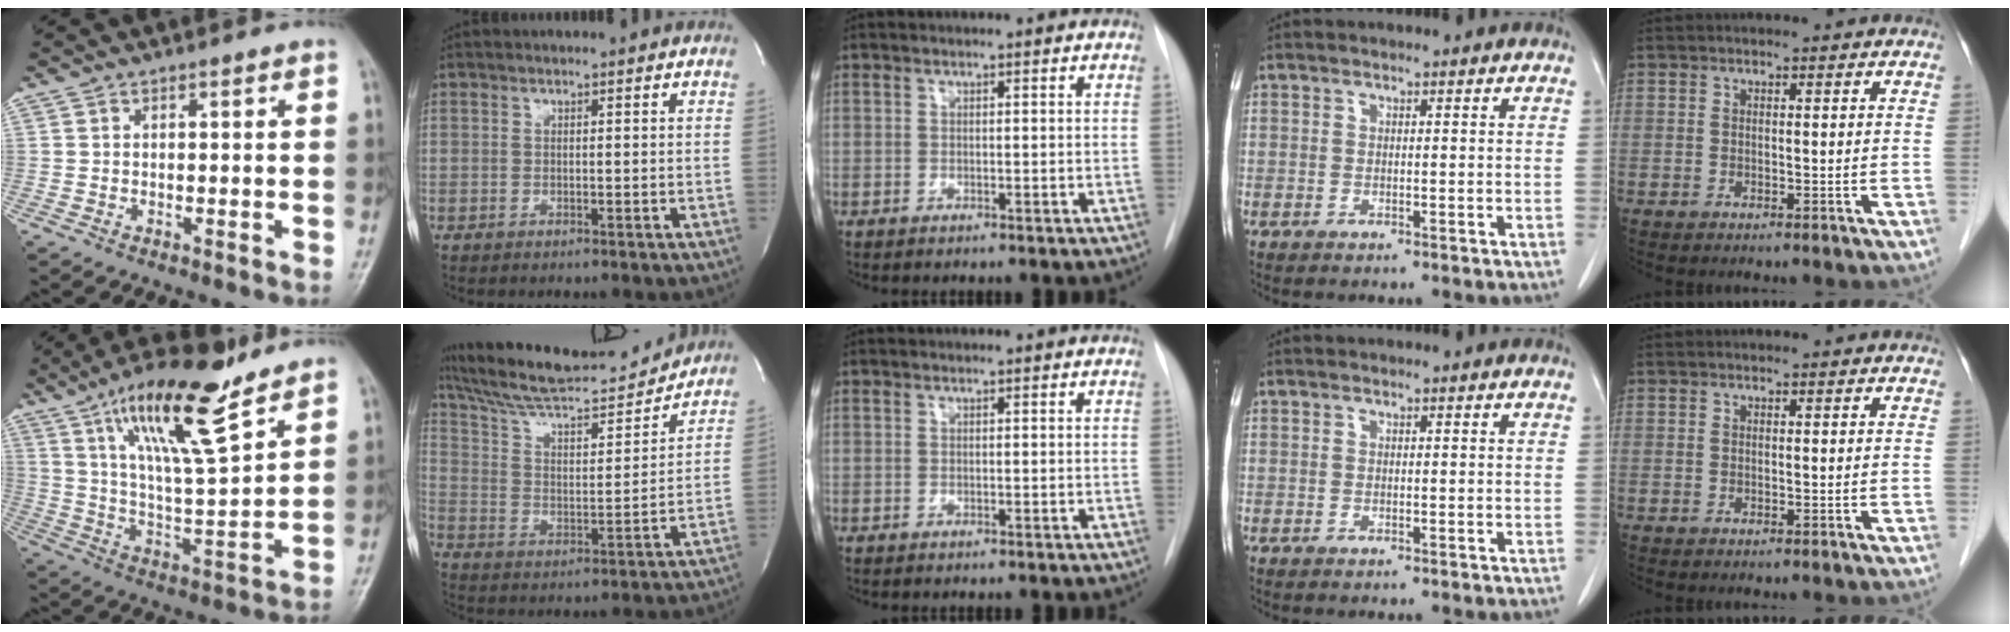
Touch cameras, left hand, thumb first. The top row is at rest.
{"thumb": {"total": 18.1, "force": [11.4, 4.5, 13.3], "torque": [-0.213, -0.055, 0.206]}, "index": {"total": 17.7, "force": [16.6, 1.3, 6.0], "torque": [-0.115, 0.002, 0.275]}}